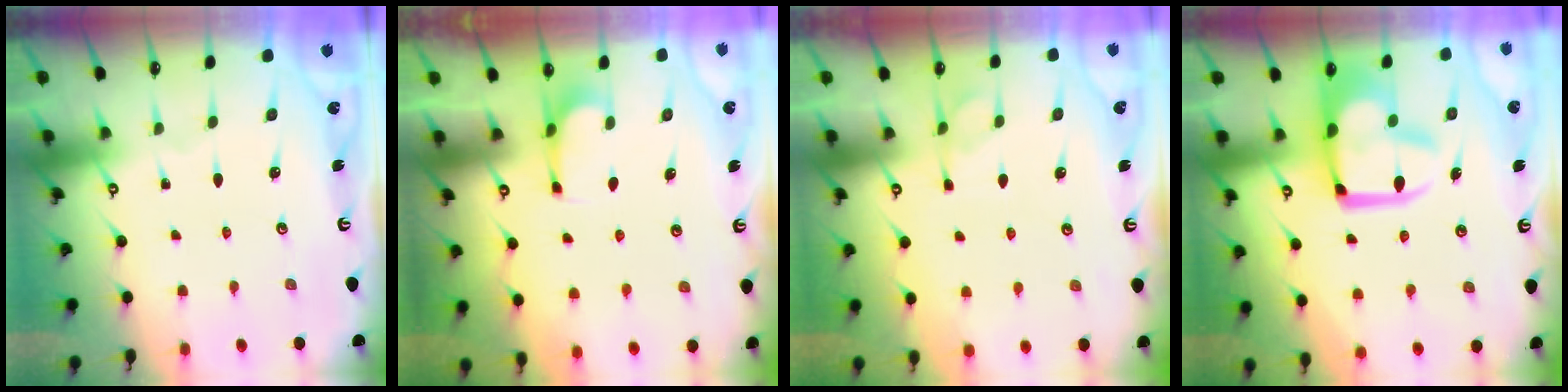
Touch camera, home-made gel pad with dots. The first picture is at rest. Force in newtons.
{"total": 2.7, "press": 2.6, "slide": 0.5}
{"total": 2.9, "press": 2.6, "slide": 1.4}
{"total": 12.2, "press": 12.2, "slide": 1.3}